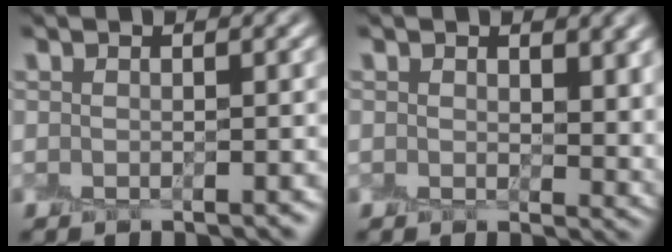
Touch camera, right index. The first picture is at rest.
{"total": 3.6, "force": [1.3, 2.2, 2.5], "torque": [-0.035, -0.010, 0.023]}